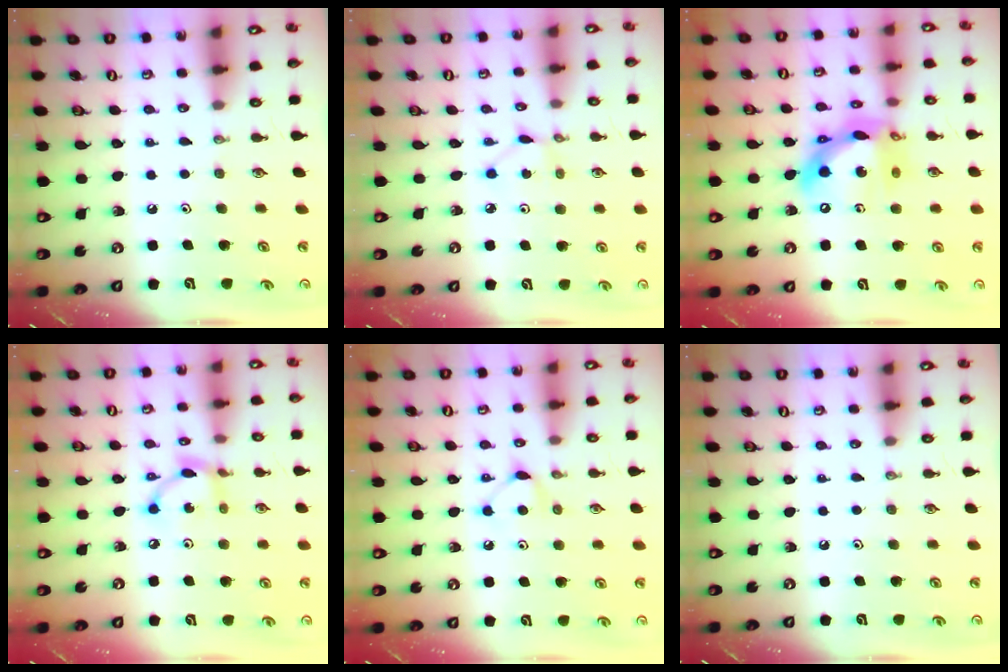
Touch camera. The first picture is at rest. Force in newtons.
{"total": 1.9, "press": 1.9, "slide": 0.2}
{"total": 14.4, "press": 14.3, "slide": 1.6}
{"total": 7.1, "press": 7.1, "slide": 0.1}
{"total": 6.1, "press": 6.1, "slide": 0.7}
{"total": 0.0}